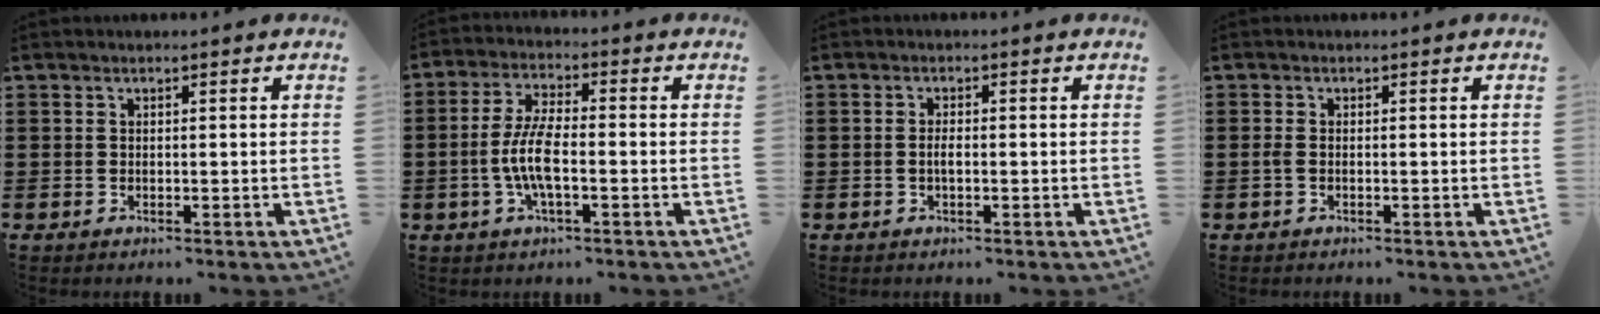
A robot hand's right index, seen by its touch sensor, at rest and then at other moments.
{"total": 6.6, "force": [-1.5, 2.1, 6.1], "torque": [-0.141, -0.006, -0.037]}
{"total": 1.4, "force": [-0.3, 0.5, 1.3], "torque": [-0.025, 0.001, -0.005]}
{"total": 1.1, "force": [-0.3, 0.4, 0.9], "torque": [-0.026, -0.004, -0.008]}